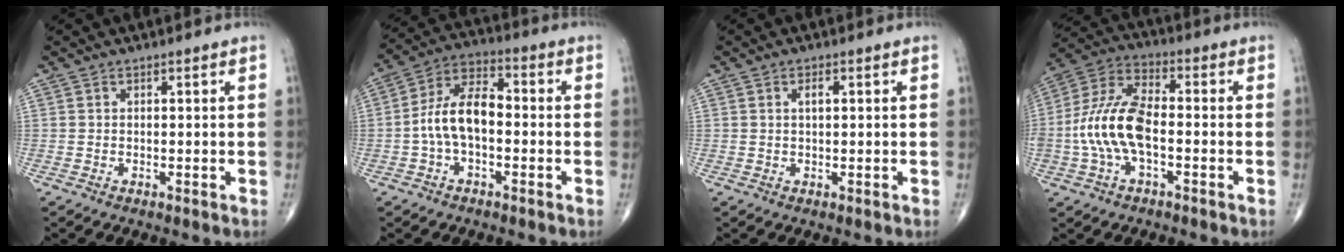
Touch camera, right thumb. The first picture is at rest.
{"total": 10.2, "force": [-1.4, 5.5, 8.5], "torque": [-0.155, 0.039, -0.035]}
{"total": 1.6, "force": [0.5, 0.6, 1.4], "torque": [-0.025, 0.001, 0.009]}
{"total": 13.2, "force": [-2.2, 6.5, 11.2], "torque": [-0.241, 0.038, -0.046]}